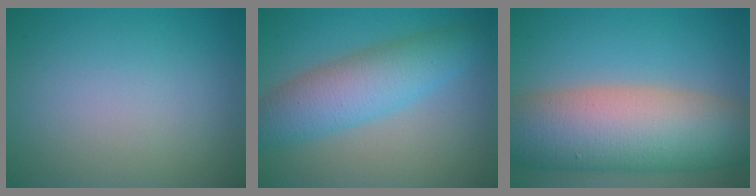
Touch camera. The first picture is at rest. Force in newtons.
{"total": 6.2, "press": 6.2, "slide": 0.2}
{"total": 12.9, "press": 12.9, "slide": 0.5}